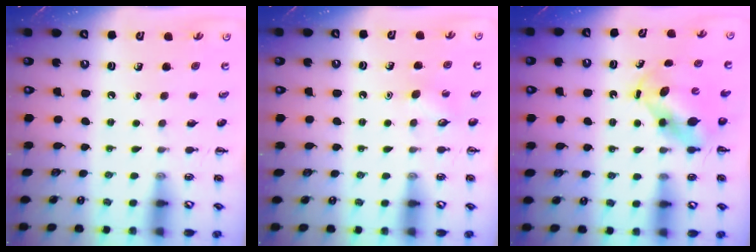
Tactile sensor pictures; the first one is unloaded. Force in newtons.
{"total": 2.9, "press": 2.8, "slide": 0.7}
{"total": 5.7, "press": 5.7, "slide": 1.0}